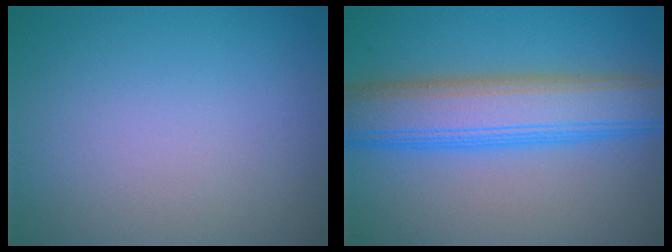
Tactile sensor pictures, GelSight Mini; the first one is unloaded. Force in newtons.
{"total": 7.7, "press": 7.7, "slide": 0.3}